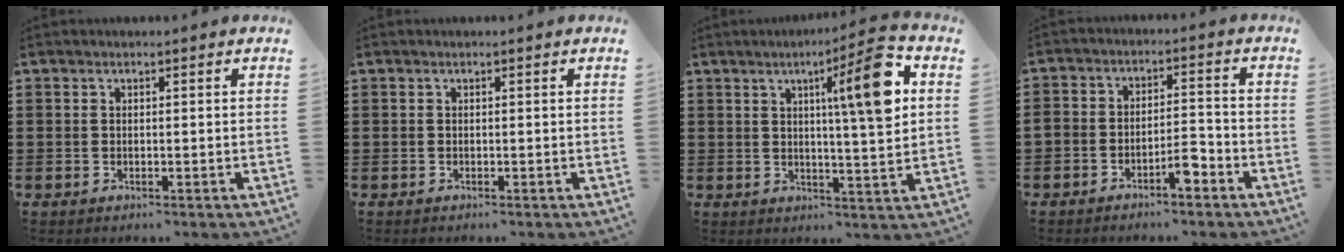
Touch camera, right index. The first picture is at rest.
{"total": 0.0}
{"total": 11.5, "force": [3.9, 1.3, 10.8], "torque": [-0.169, -0.004, 0.051]}
{"total": 4.1, "force": [-3.1, 1.7, 2.0], "torque": [-0.035, 0.013, -0.059]}